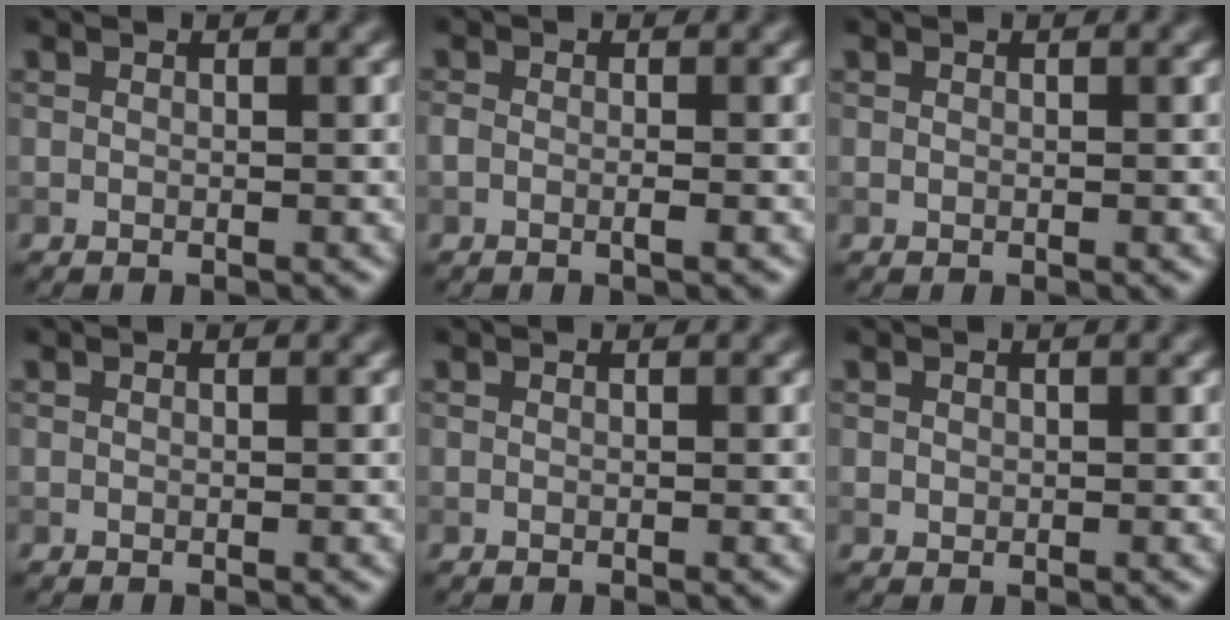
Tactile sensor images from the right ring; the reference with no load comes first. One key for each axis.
{"total": 1.0, "fx": -0.4, "fy": 0.3, "fz": 0.9, "tx": -0.019, "ty": -0.002, "tz": -0.009}
{"total": 0.0}
{"total": 0.0}
{"total": 0.0}
{"total": 0.5, "fx": 0.1, "fy": 0.5, "fz": 0.1, "tx": 0.003, "ty": -0.003, "tz": 0.003}